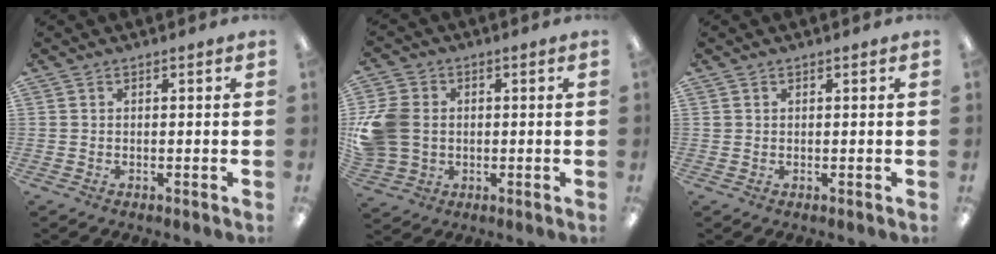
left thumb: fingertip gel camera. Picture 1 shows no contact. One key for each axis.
{"total": 11.9, "fx": 0.5, "fy": 9.9, "fz": 6.5, "tx": -0.151, "ty": 0.021, "tz": 0.015}
{"total": 0.9, "fx": 0.4, "fy": 0.8, "fz": 0.1, "tx": -0.002, "ty": 0.004, "tz": 0.007}